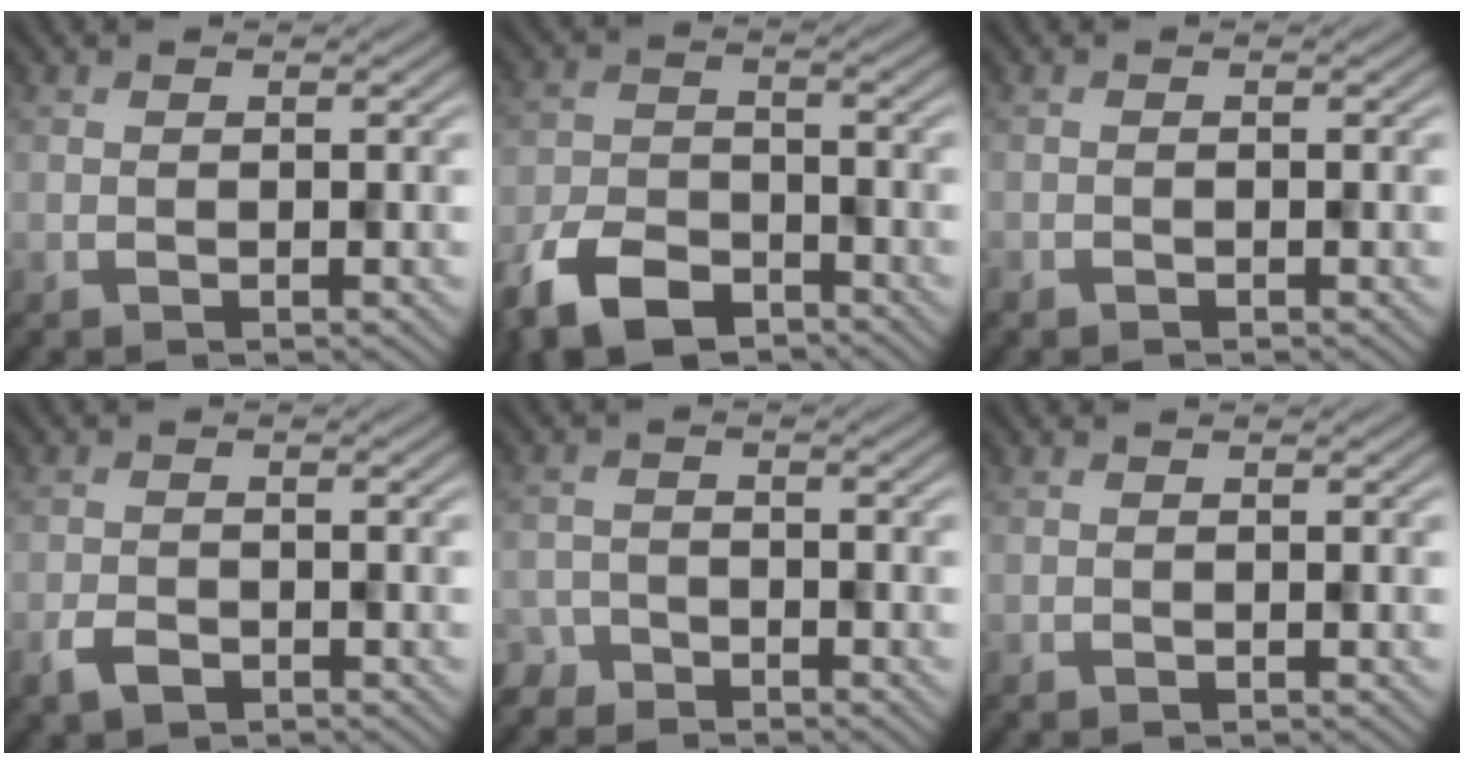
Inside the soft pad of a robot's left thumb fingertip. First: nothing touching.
{"total": 8.5, "force": [-6.3, 4.1, 3.9], "torque": [-0.075, -0.015, -0.127]}
{"total": 0.6, "force": [-0.4, 0.2, -0.4], "torque": [0.010, -0.001, -0.006]}
{"total": 2.2, "force": [-1.6, 1.3, 0.8], "torque": [-0.016, -0.004, -0.031]}
{"total": 2.6, "force": [-2.4, 1.0, -0.4], "torque": [0.012, -0.002, -0.052]}
{"total": 0.0}